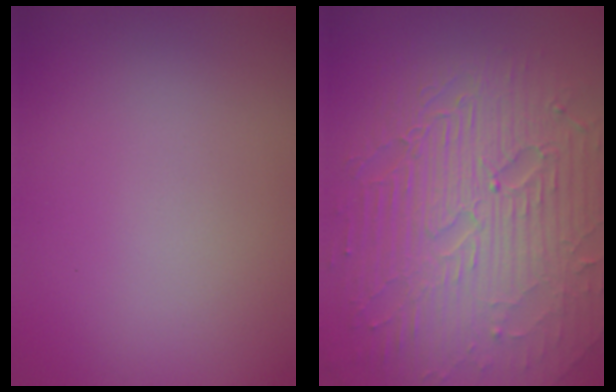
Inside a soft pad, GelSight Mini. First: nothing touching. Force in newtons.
{"total": 10.2, "press": 6.6, "slide": 7.7}